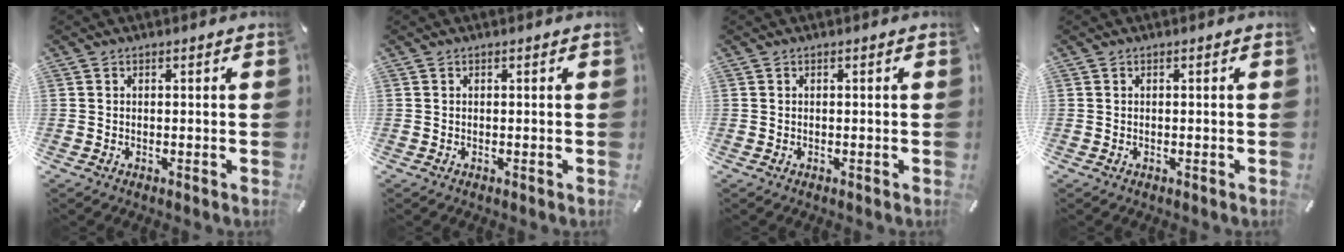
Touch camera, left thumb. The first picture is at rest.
{"total": 0.0}
{"total": 0.0}
{"total": 0.0}